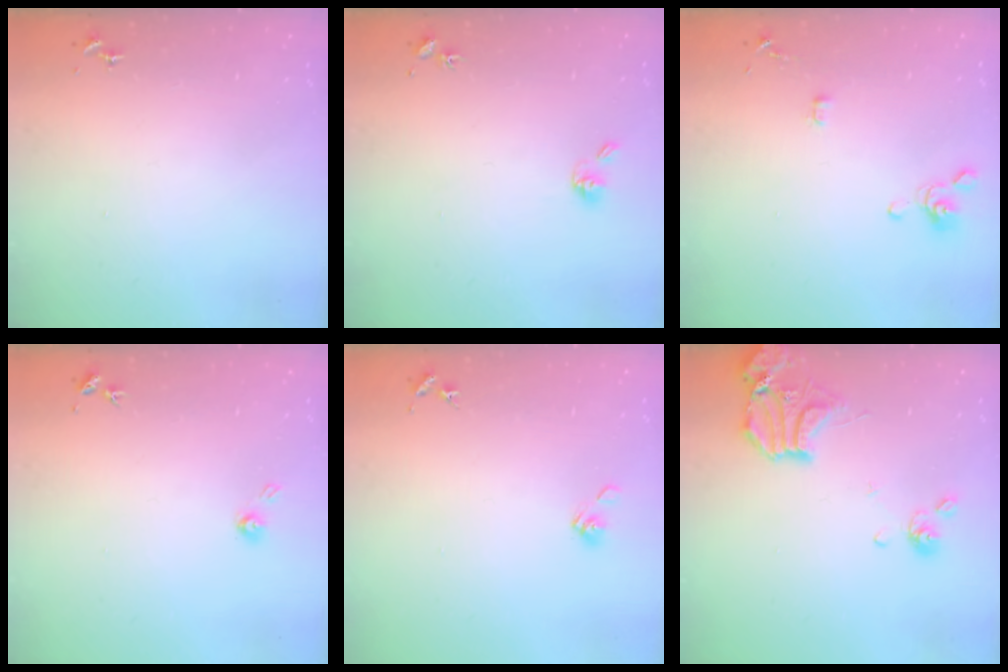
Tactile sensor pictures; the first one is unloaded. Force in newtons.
{"total": 5.8, "press": 5.3, "slide": 2.3}
{"total": 4.2, "press": 4.1, "slide": 1.0}
{"total": 4.0, "press": 4.0, "slide": 0.4}
{"total": 5.4, "press": 5.0, "slide": 2.2}
{"total": 14.9, "press": 14.7, "slide": 2.2}